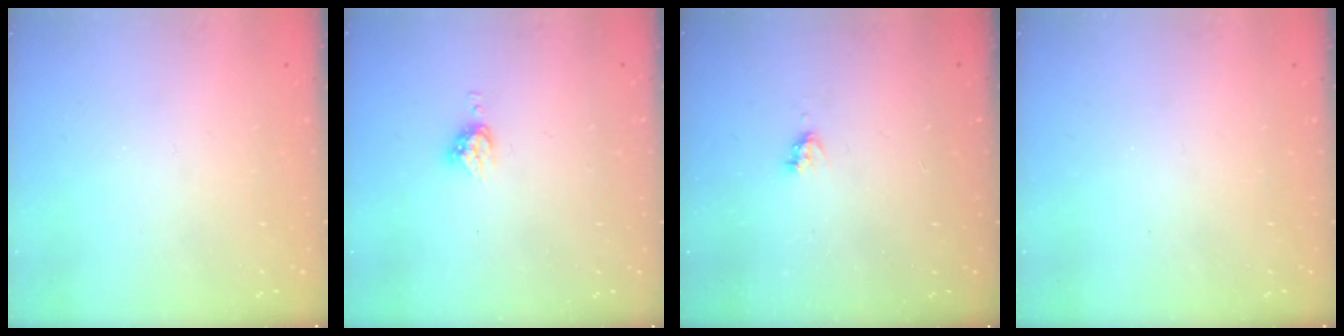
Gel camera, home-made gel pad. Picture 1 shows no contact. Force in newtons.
{"total": 5.1, "press": 5.1, "slide": 0.7}
{"total": 2.6, "press": 2.6, "slide": 0.4}
{"total": 0.0}